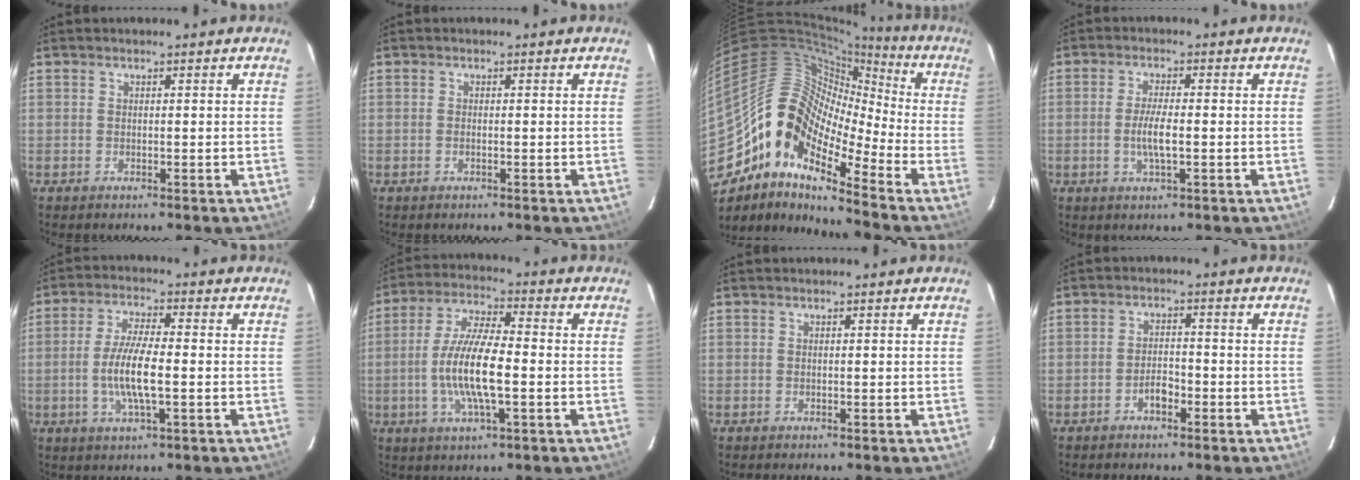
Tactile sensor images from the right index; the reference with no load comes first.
{"total": 0.5, "force": [-0.1, 0.1, 0.5], "torque": [-0.011, 0.001, -0.004]}
{"total": 15.3, "force": [-8.8, 7.0, 10.4], "torque": [-0.172, 0.005, -0.188]}
{"total": 4.4, "force": [-0.9, 0.8, 4.2], "torque": [-0.080, -0.005, -0.014]}
{"total": 8.4, "force": [-1.5, 1.8, 8.1], "torque": [-0.161, -0.004, -0.030]}
{"total": 12.1, "force": [-2.2, 3.0, 11.5], "torque": [-0.232, -0.001, -0.043]}
{"total": 0.0}
{"total": 3.0, "force": [-1.9, 1.5, 1.9], "torque": [-0.036, 0.006, -0.032]}